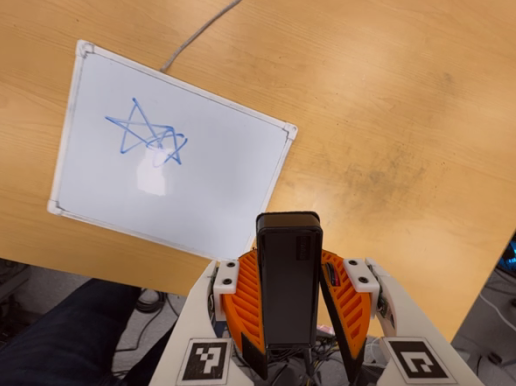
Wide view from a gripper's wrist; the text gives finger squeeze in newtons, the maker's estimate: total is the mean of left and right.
{"total": 5.6, "left": 5.0, "right": 6.2}